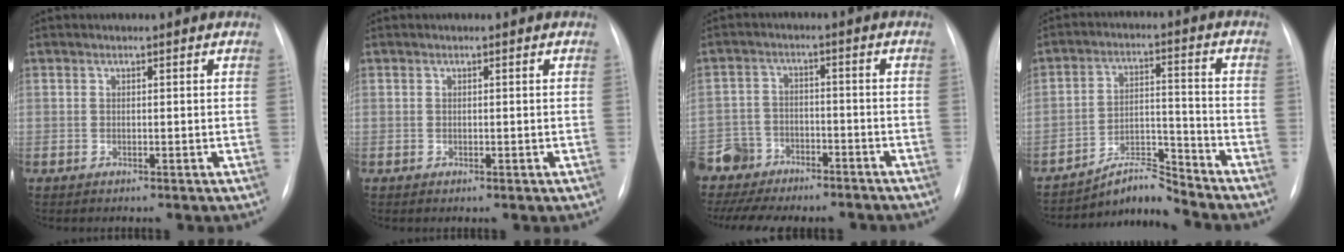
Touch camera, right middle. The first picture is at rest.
{"total": 0.0}
{"total": 10.0, "force": [-8.8, 4.3, 2.0], "torque": [-0.044, 0.012, -0.140]}
{"total": 6.5, "force": [-6.5, -0.5, 0.1], "torque": [-0.007, 0.022, -0.110]}